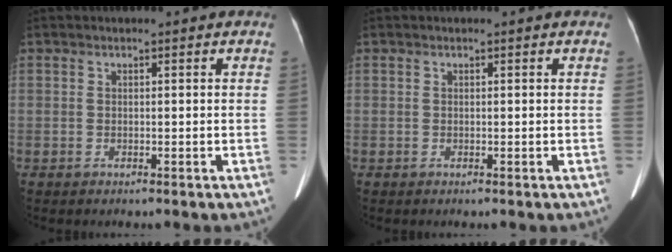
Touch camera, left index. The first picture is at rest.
{"total": 0.0}